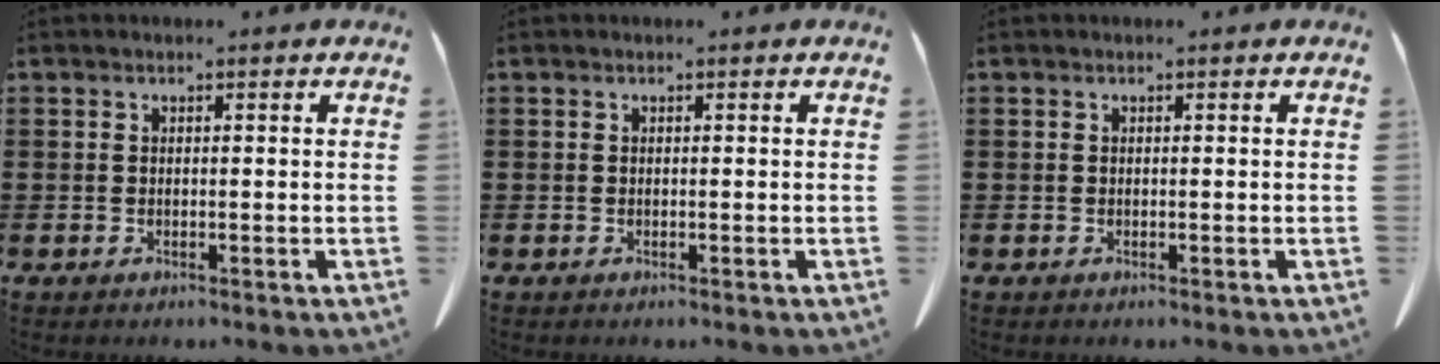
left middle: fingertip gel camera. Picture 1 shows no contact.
{"total": 0.0}
{"total": 0.0}